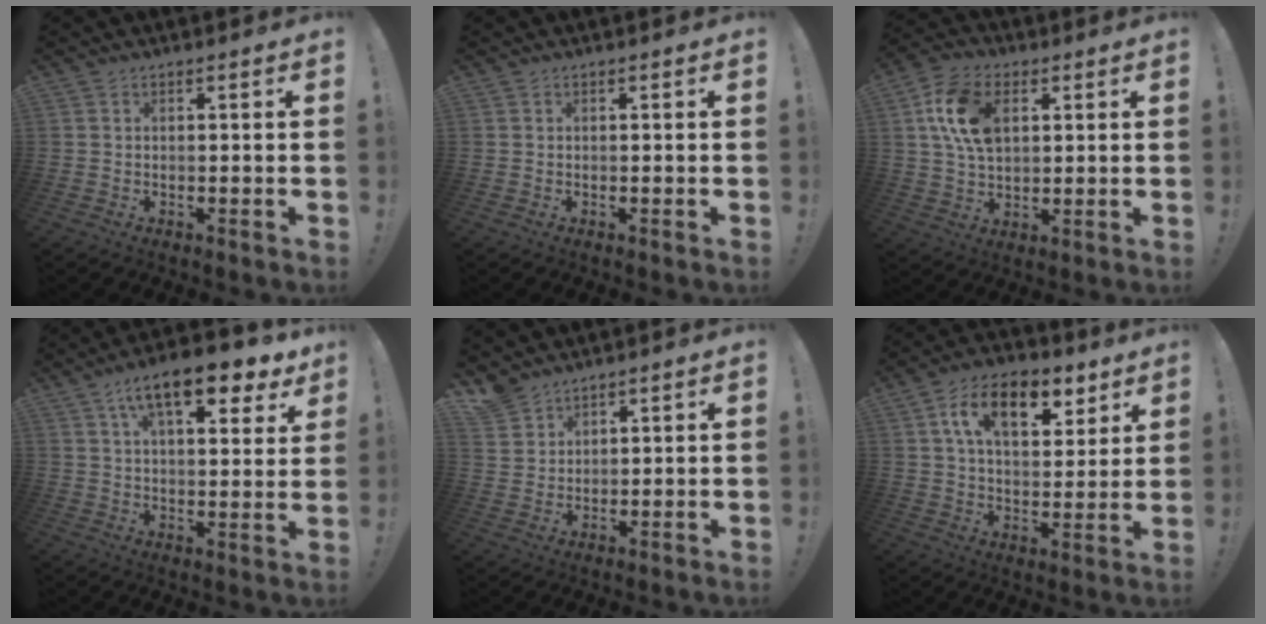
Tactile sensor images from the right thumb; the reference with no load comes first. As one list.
[{"total": 0.0}, {"total": 14.5, "force": [4.1, 9.5, 10.1], "torque": [-0.190, 0.010, 0.079]}, {"total": 15.2, "force": [8.7, 5.4, 11.2], "torque": [-0.165, -0.044, 0.142]}, {"total": 5.0, "force": [4.2, 2.5, 0.9], "torque": [-0.023, -0.030, 0.083]}, {"total": 15.8, "force": [7.7, 8.4, 10.9], "torque": [-0.167, -0.023, 0.131]}]